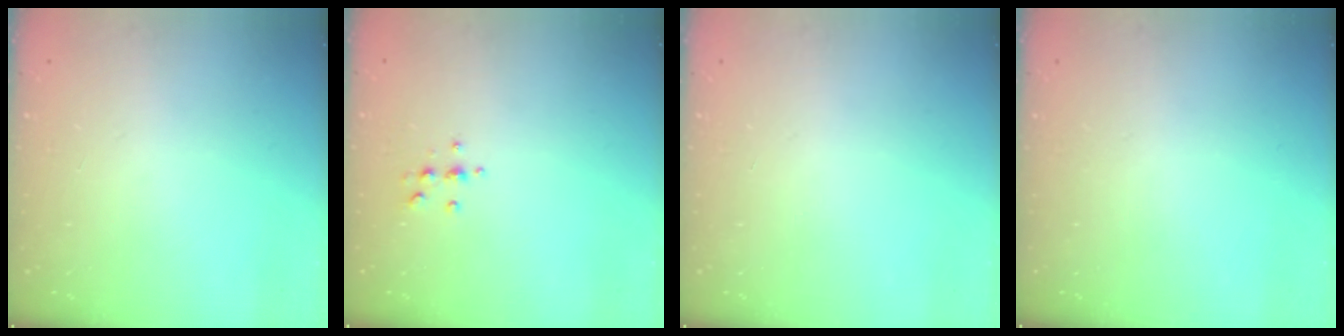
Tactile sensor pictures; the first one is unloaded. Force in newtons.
{"total": 5.4, "press": 5.1, "slide": 1.7}
{"total": 0.0}
{"total": 0.0}